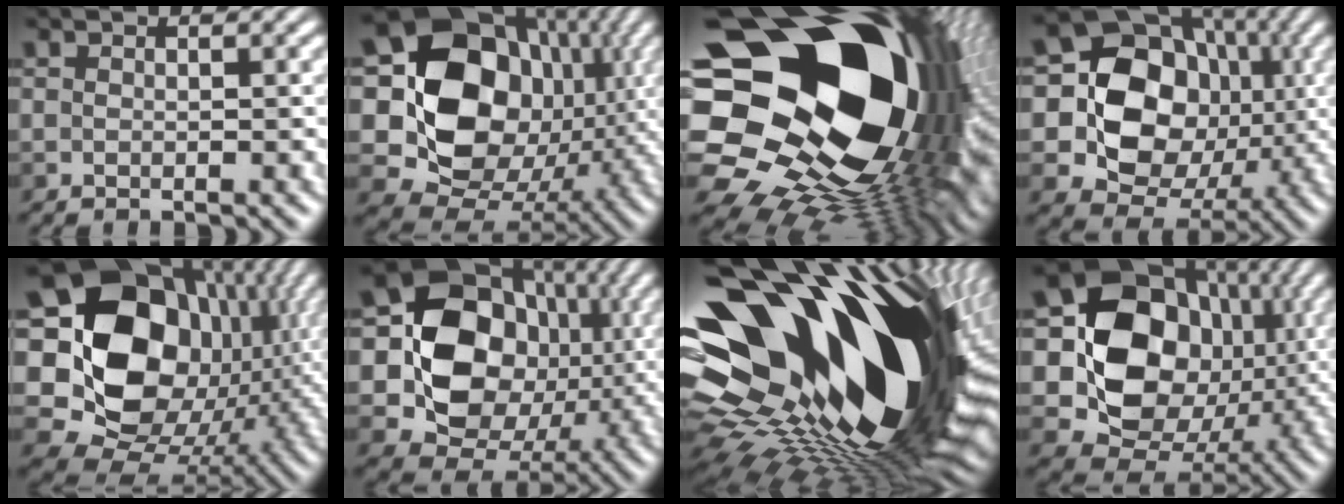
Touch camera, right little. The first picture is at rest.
{"total": 14.7, "force": [2.0, 12.0, 8.2], "torque": [-0.171, 0.002, 0.045]}
{"total": 21.3, "force": [1.3, 14.4, 15.6], "torque": [-0.282, -0.017, -0.005]}
{"total": 11.8, "force": [-0.2, 10.0, 6.3], "torque": [-0.095, -0.009, -0.016]}
{"total": 17.8, "force": [1.8, 14.3, 10.4], "torque": [-0.217, 0.001, 0.053]}
{"total": 12.2, "force": [0.2, 10.5, 6.2], "torque": [-0.100, -0.010, -0.003]}
{"total": 19.7, "force": [2.2, 11.0, 16.2], "torque": [-0.282, -0.001, 0.040]}
{"total": 13.4, "force": [1.5, 11.2, 7.2], "torque": [-0.132, -0.001, 0.027]}